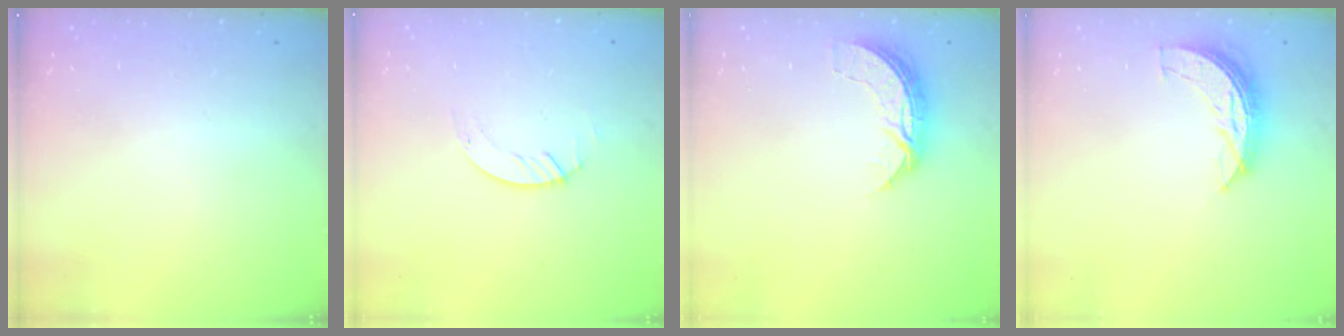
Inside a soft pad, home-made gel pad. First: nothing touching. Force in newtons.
{"total": 1.4, "press": 1.4, "slide": 0.2}
{"total": 7.2, "press": 7.2, "slide": 0.6}
{"total": 6.9, "press": 6.9, "slide": 0.3}